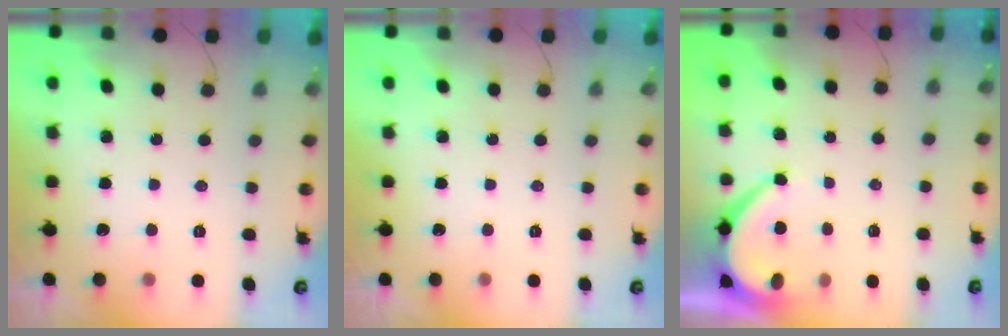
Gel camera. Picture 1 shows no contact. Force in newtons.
{"total": 0.0}
{"total": 6.3, "press": 6.3, "slide": 0.2}